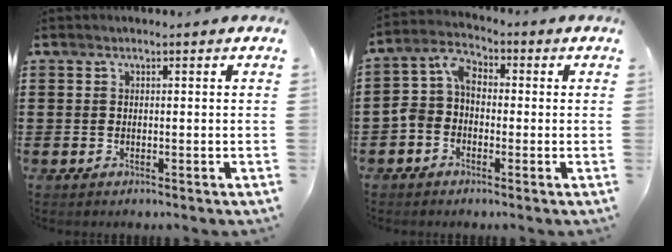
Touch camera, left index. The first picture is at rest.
{"total": 4.8, "force": [-1.3, 3.6, 2.9], "torque": [-0.083, 0.010, -0.036]}